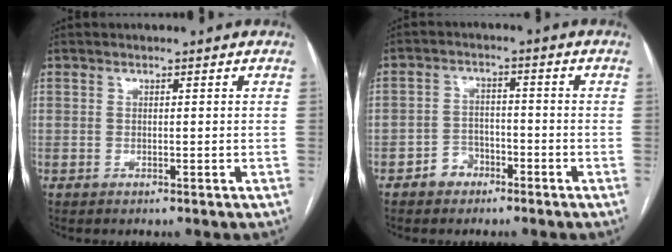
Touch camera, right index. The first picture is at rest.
{"total": 3.8, "force": [-2.4, 2.7, 1.1], "torque": [-0.012, 0.013, -0.043]}